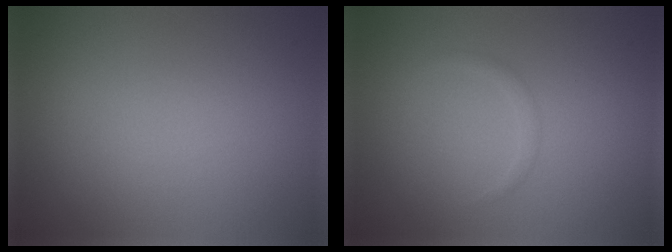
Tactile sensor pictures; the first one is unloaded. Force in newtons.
{"total": 0.8, "press": 0.7, "slide": 0.1}